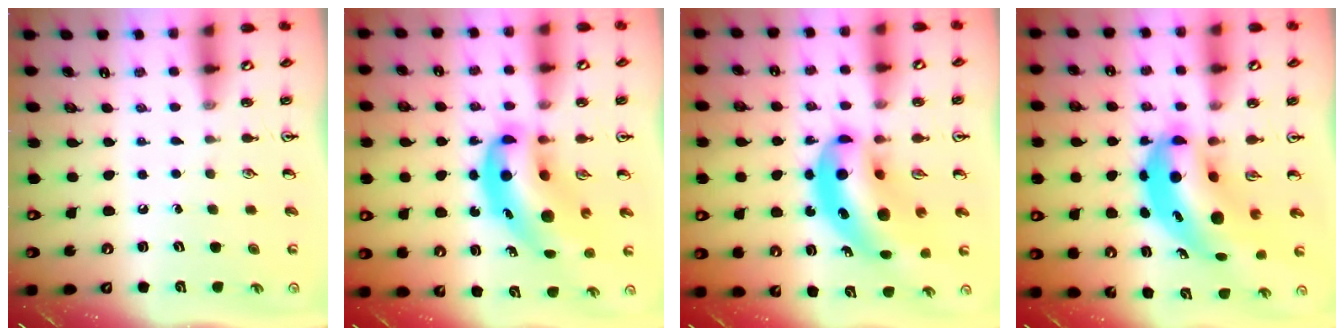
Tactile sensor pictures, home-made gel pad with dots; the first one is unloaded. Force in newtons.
{"total": 12.7, "press": 12.1, "slide": 3.8}
{"total": 13.6, "press": 12.9, "slide": 4.2}
{"total": 9.2, "press": 8.9, "slide": 2.5}